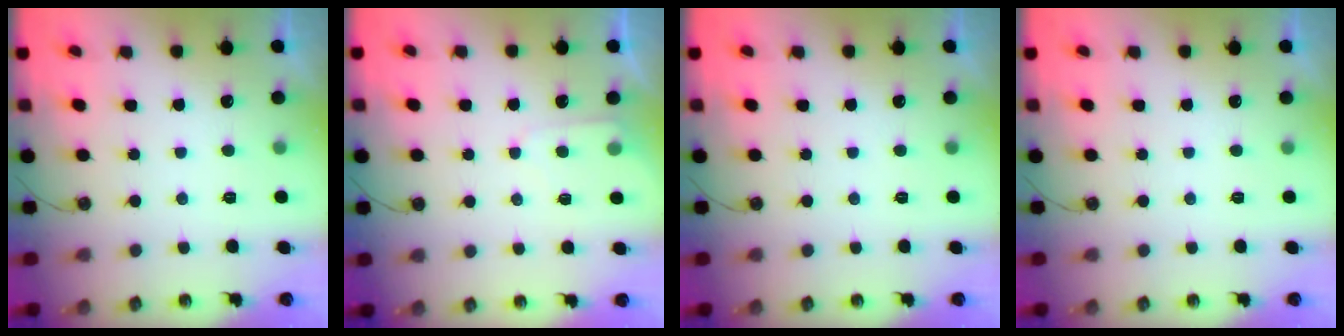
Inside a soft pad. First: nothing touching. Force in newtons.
{"total": 4.1, "press": 4.1, "slide": 0.6}
{"total": 0.0}
{"total": 0.0}